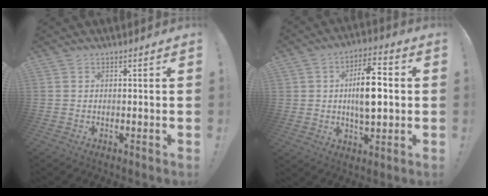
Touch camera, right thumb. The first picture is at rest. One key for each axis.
{"total": 15.8, "fx": 1.3, "fy": 10.6, "fz": 11.7, "tx": -0.171, "ty": 0.012, "tz": 0.027}